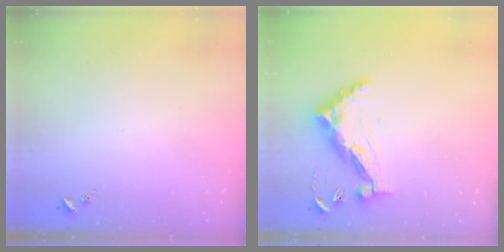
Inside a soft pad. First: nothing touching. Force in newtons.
{"total": 12.1, "press": 12.0, "slide": 1.2}